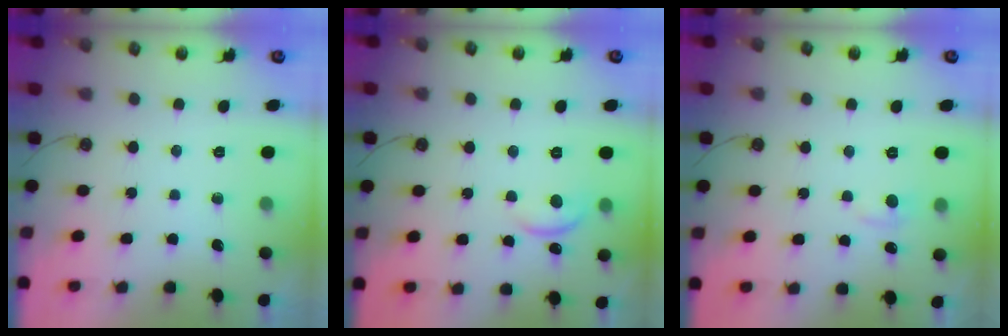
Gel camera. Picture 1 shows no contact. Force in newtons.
{"total": 2.8, "press": 2.7, "slide": 0.4}
{"total": 1.3, "press": 1.1, "slide": 0.7}